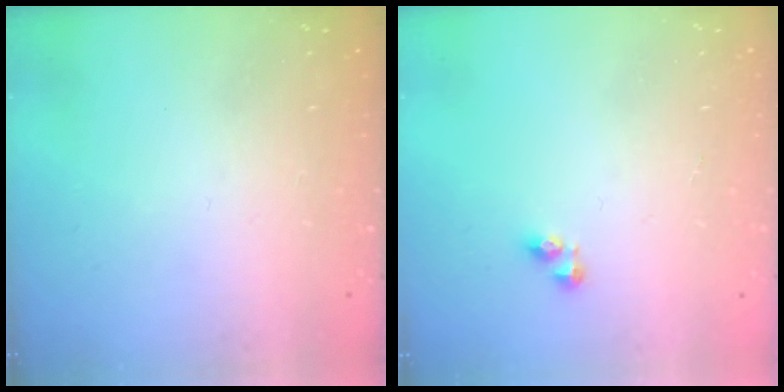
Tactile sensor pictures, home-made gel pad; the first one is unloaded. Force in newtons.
{"total": 3.4, "press": 3.4, "slide": 0.4}